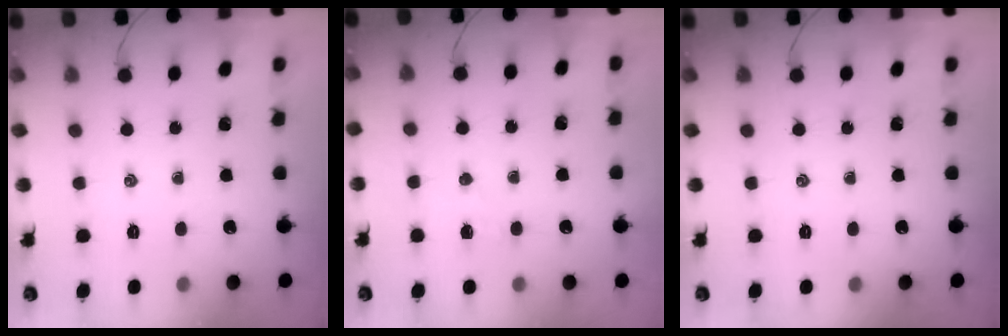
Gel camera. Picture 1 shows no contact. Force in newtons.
{"total": 3.0, "press": 2.9, "slide": 0.7}
{"total": 0.0}